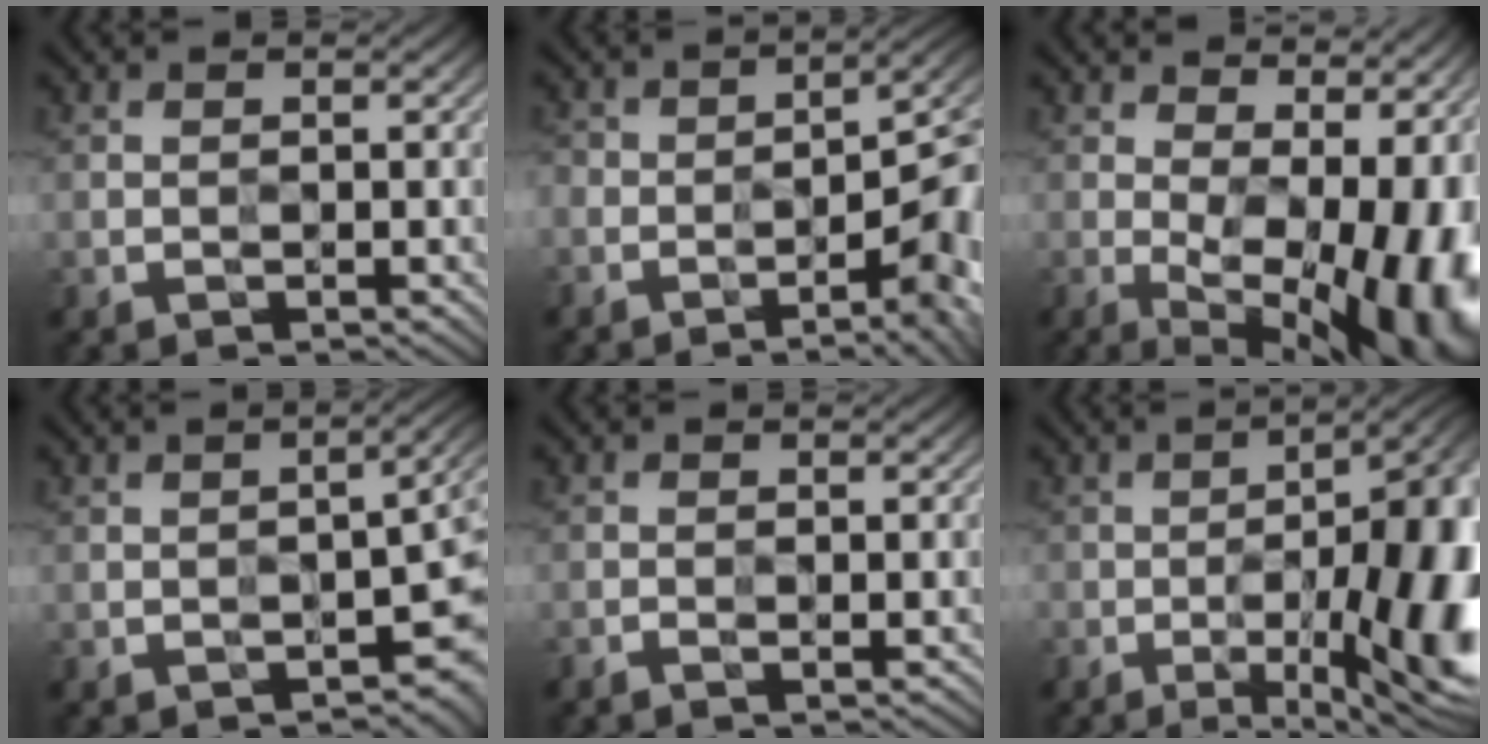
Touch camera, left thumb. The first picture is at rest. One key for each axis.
{"total": 9.7, "fx": -4.6, "fy": 3.8, "fz": 7.6, "tx": -0.086, "ty": -0.006, "tz": -0.068}
{"total": 17.4, "fx": 0.0, "fy": 8.9, "fz": 15.0, "tx": -0.175, "ty": -0.008, "tz": 0.025}
{"total": 5.3, "fx": -2.8, "fy": 1.8, "fz": 4.2, "tx": -0.048, "ty": -0.004, "tz": -0.033}
{"total": 0.9, "fx": -0.8, "fy": 0.1, "fz": 0.4, "tx": -0.007, "ty": -0.003, "tz": -0.014}
{"total": 15.6, "fx": -4.3, "fy": 4.9, "fz": 14.2, "tx": -0.183, "ty": -0.010, "tz": -0.058}